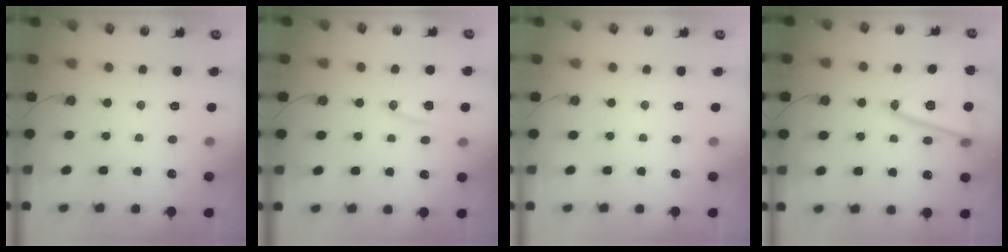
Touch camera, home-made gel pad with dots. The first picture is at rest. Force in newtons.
{"total": 11.7, "press": 11.6, "slide": 0.6}
{"total": 0.0}
{"total": 18.7, "press": 18.4, "slide": 3.3}